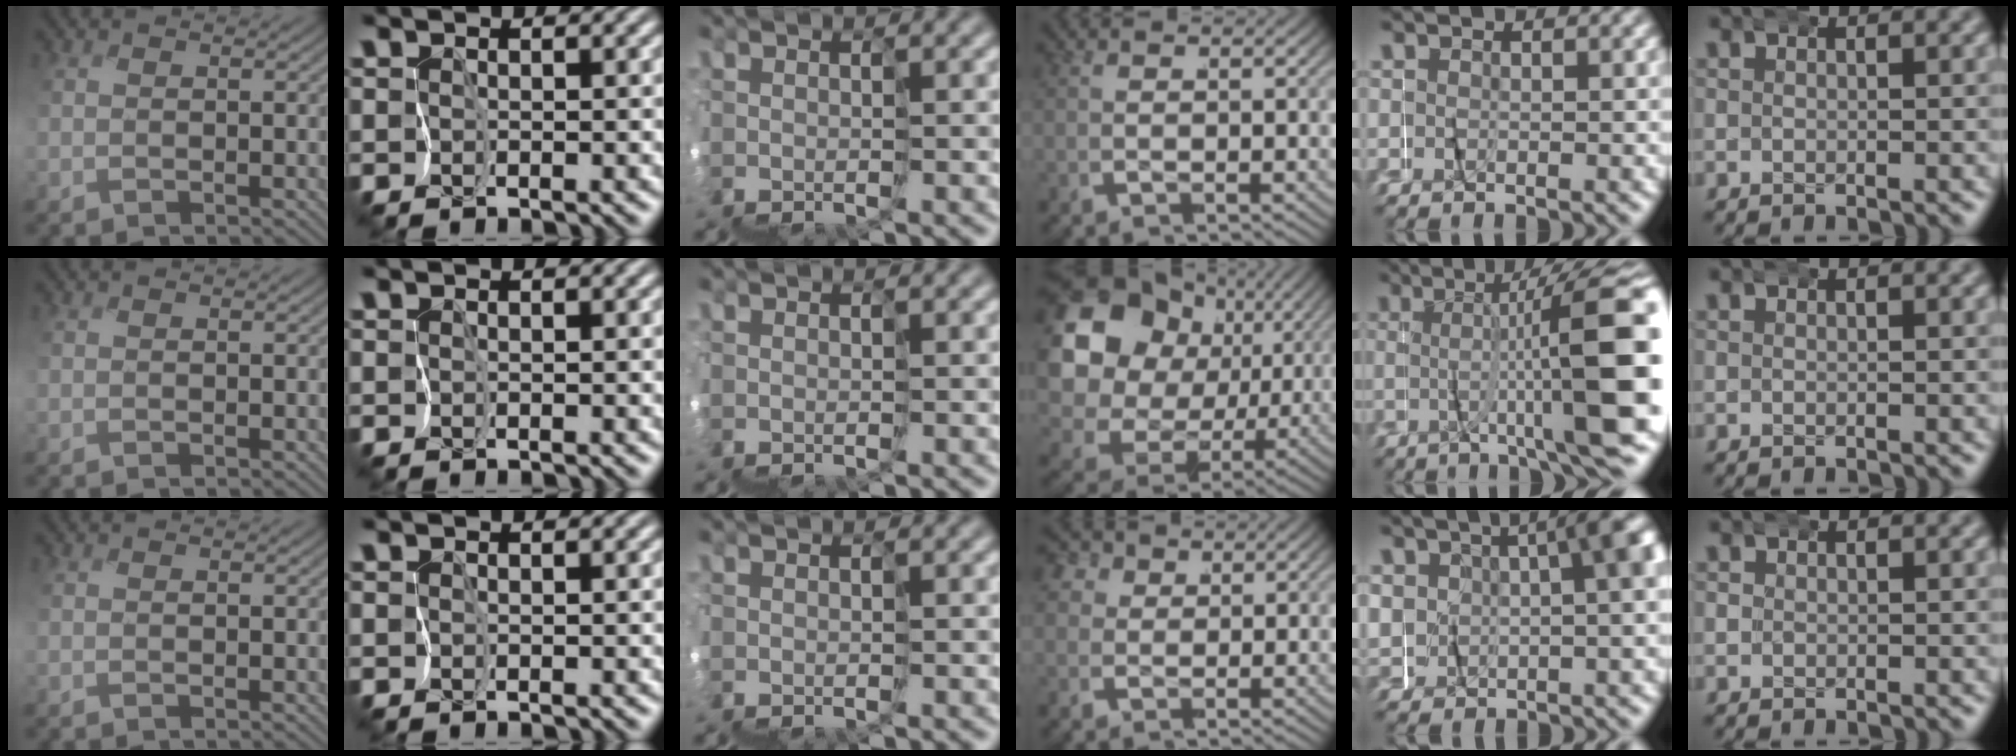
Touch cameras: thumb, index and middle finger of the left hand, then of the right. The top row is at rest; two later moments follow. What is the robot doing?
{"motion": "wrap", "object": "napkin"}